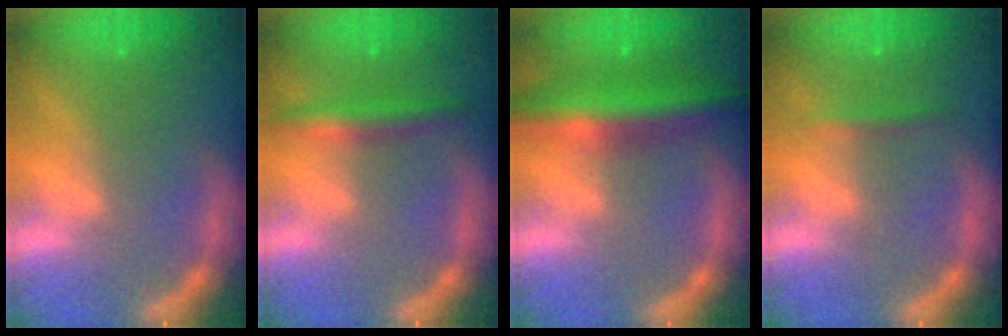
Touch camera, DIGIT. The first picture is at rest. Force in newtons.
{"total": 3.5}
{"total": 7.9}
{"total": 1.4}